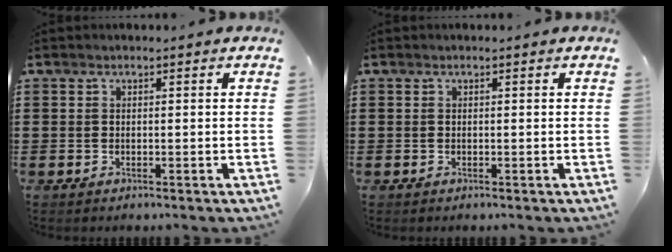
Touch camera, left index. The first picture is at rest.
{"total": 0.0}